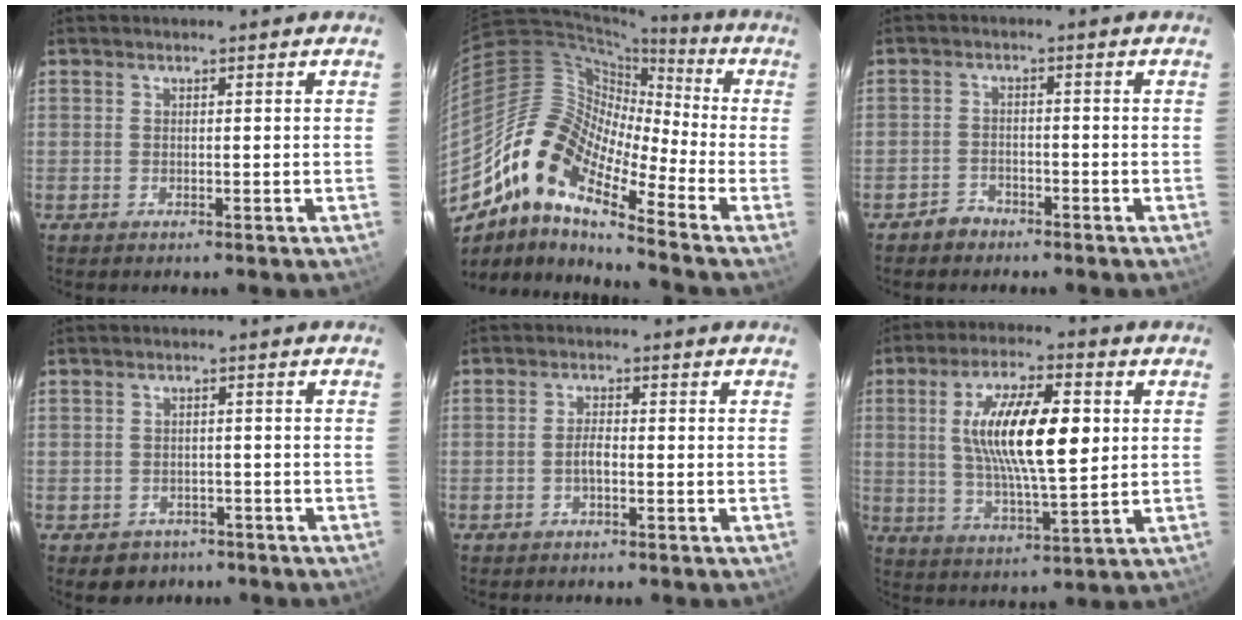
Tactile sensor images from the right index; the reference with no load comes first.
{"total": 15.5, "force": [-9.8, 5.0, 11.0], "torque": [-0.177, 0.004, -0.208]}
{"total": 3.0, "force": [-2.4, 1.7, 0.3], "torque": [-0.013, 0.009, -0.041]}
{"total": 4.7, "force": [-2.8, 3.7, 0.6], "torque": [-0.016, 0.016, -0.031]}
{"total": 2.0, "force": [-0.8, 0.7, 1.7], "torque": [-0.036, 0.002, -0.015]}
{"total": 15.8, "force": [2.6, 4.6, 14.8], "torque": [-0.269, 0.006, 0.049]}